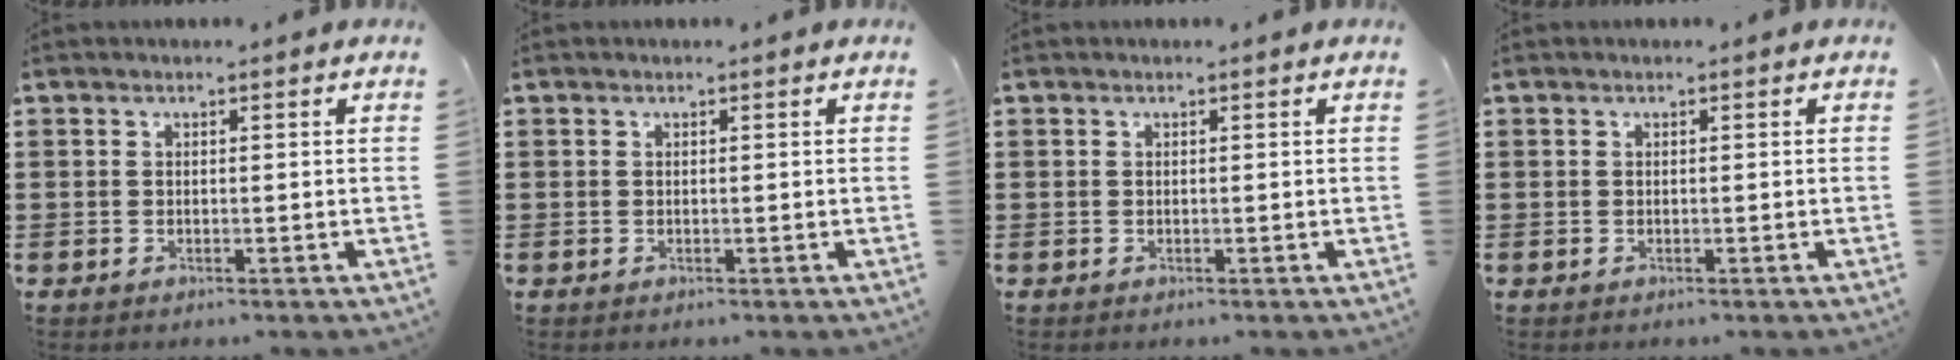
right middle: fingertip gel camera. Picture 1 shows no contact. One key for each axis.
{"total": 0.0}
{"total": 0.0}
{"total": 0.0}